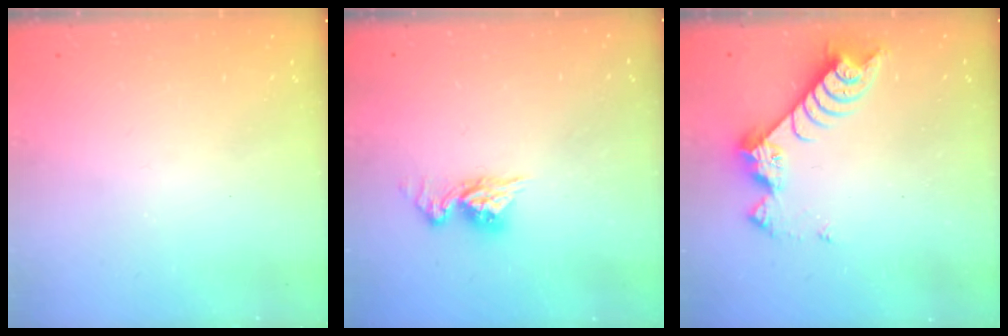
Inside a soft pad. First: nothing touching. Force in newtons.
{"total": 8.7, "press": 8.7, "slide": 0.9}
{"total": 8.3, "press": 8.3, "slide": 0.4}